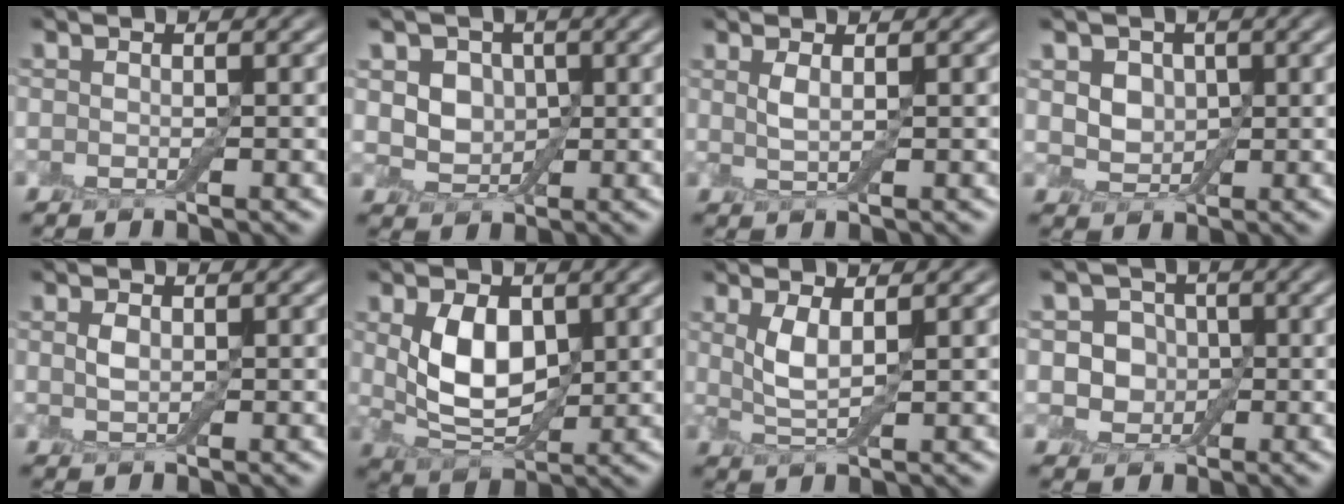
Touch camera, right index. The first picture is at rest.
{"total": 4.0, "force": [1.1, 3.1, 2.1], "torque": [-0.030, 0.002, 0.006]}
{"total": 1.3, "force": [0.7, 0.1, 1.1], "torque": [-0.028, -0.003, 0.014]}
{"total": 3.4, "force": [1.3, 2.5, 1.9], "torque": [-0.032, 0.003, 0.015]}
{"total": 1.0, "force": [0.4, 0.5, 0.8], "torque": [-0.023, 0.002, 0.010]}
{"total": 5.9, "force": [1.0, 3.7, 4.5], "torque": [-0.095, -0.003, 0.027]}
{"total": 2.7, "force": [1.1, 0.5, 2.3], "torque": [-0.053, -0.005, 0.026]}
{"total": 3.8, "force": [0.1, 3.3, 1.8], "torque": [-0.013, 0.002, -0.019]}